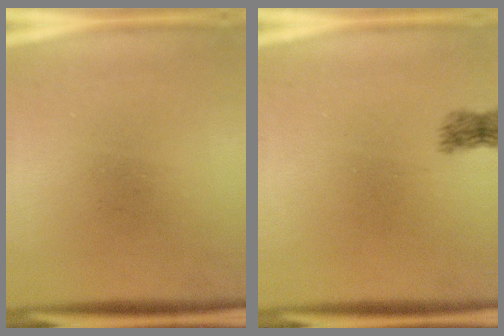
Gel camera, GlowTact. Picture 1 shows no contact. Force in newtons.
{"total": 1.8}